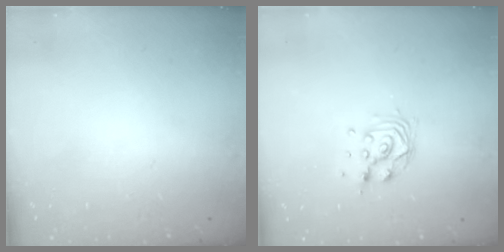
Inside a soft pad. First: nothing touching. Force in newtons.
{"total": 9.4, "press": 9.2, "slide": 1.9}